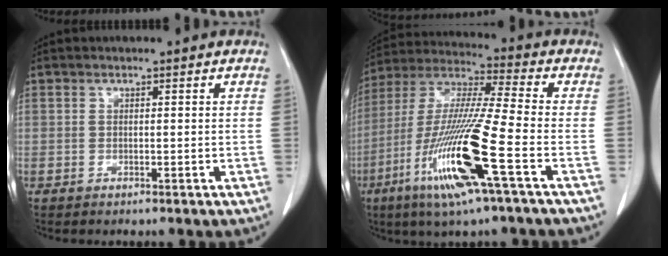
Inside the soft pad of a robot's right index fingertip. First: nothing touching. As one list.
[{"total": 17.9, "force": [-7.1, -0.1, 16.4], "torque": [-0.353, -0.028, -0.138]}]